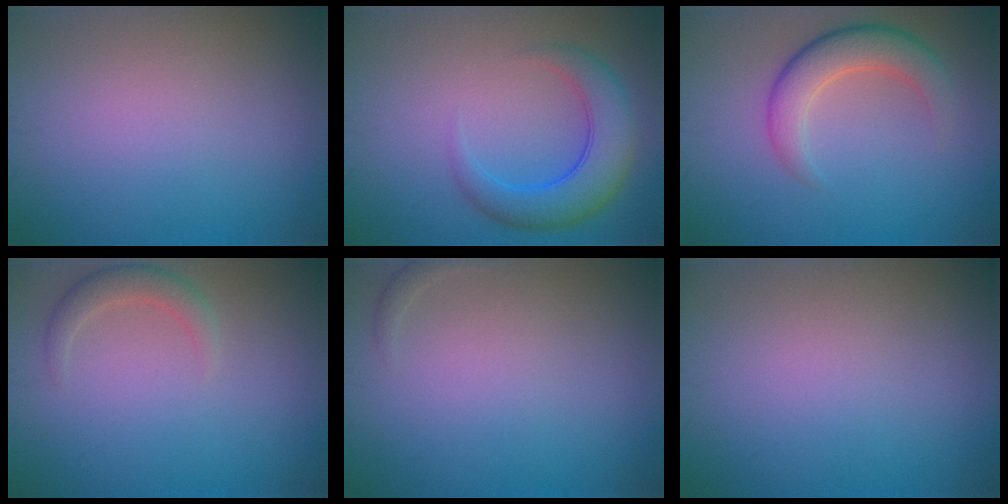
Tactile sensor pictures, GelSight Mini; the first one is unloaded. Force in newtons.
{"total": 5.1, "press": 5.1, "slide": 0.2}
{"total": 4.3, "press": 4.3, "slide": 0.1}
{"total": 2.0, "press": 2.0, "slide": 0.2}
{"total": 0.5, "press": 0.5, "slide": 0.1}
{"total": 0.0}